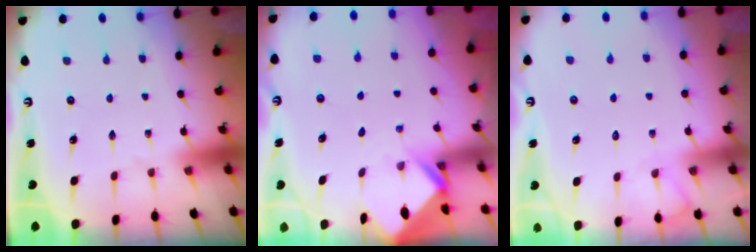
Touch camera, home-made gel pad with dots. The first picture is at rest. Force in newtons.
{"total": 2.5, "press": 2.5, "slide": 0.1}
{"total": 4.9, "press": 4.8, "slide": 0.6}